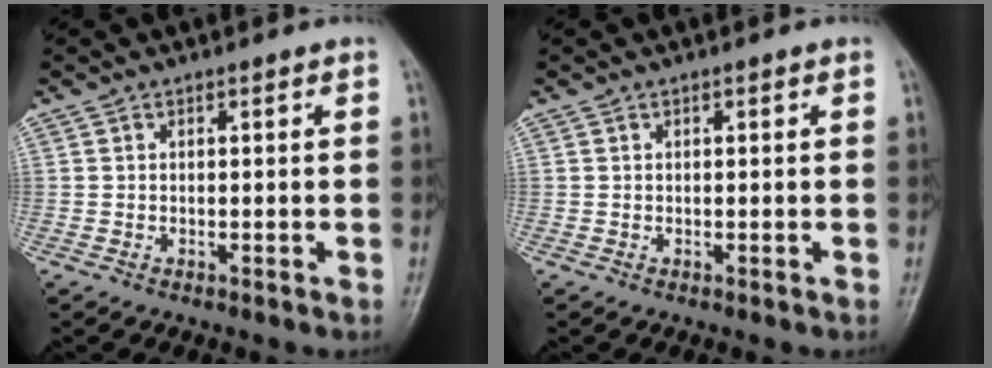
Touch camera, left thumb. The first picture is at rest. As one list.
[{"total": 0.0}]